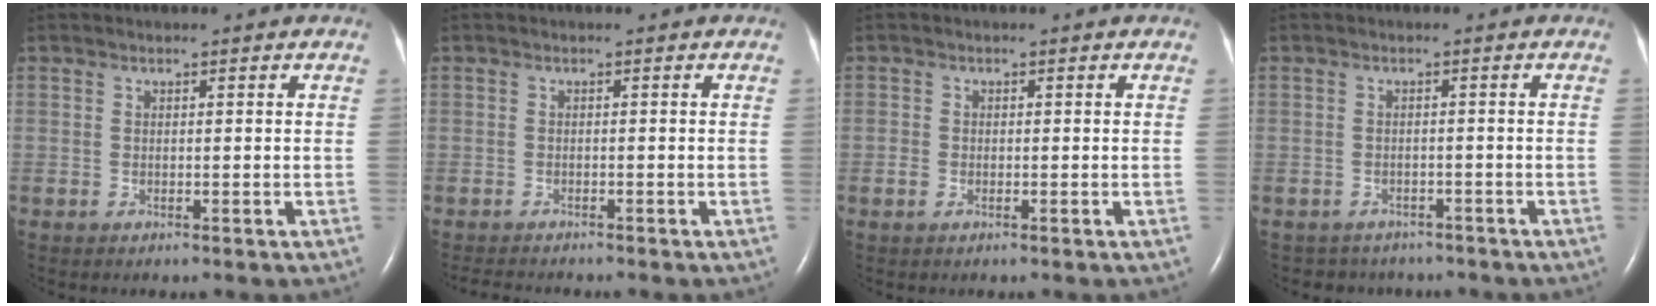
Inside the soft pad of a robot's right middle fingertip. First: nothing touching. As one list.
[{"total": 3.2, "force": [-3.1, 0.2, 0.9], "torque": [-0.014, -0.012, -0.049]}, {"total": 1.2, "force": [-0.4, 0.9, 0.8], "torque": [-0.021, 0.000, -0.006]}, {"total": 4.8, "force": [-4.1, 2.5, -0.1], "torque": [-0.003, 0.007, -0.050]}]